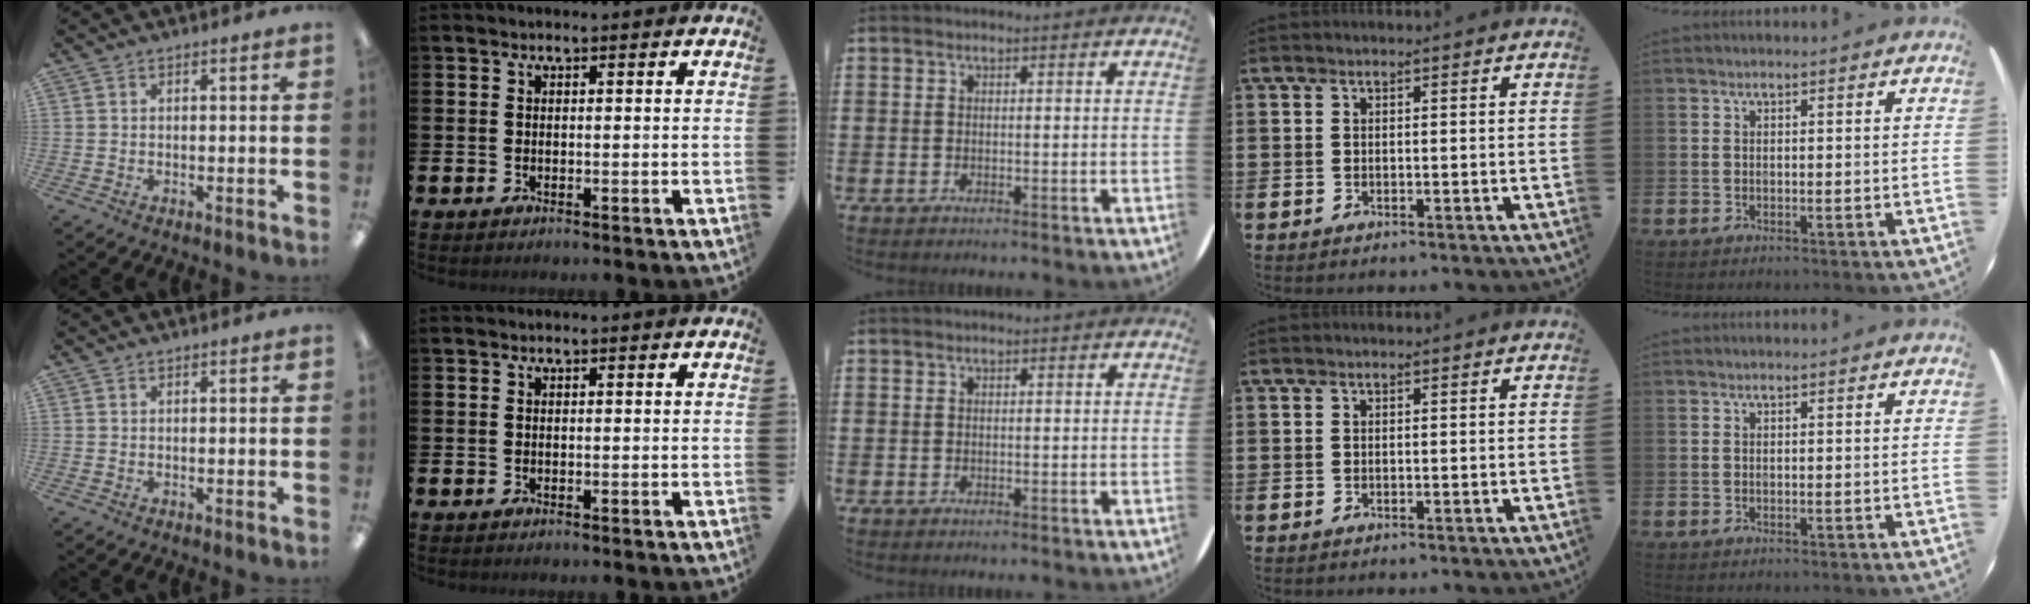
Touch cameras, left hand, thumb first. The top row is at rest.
{}